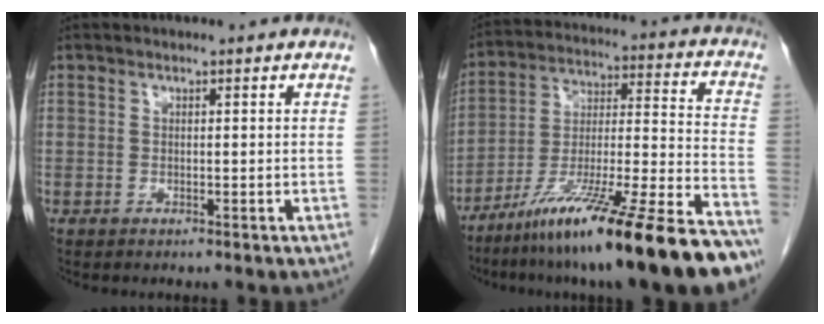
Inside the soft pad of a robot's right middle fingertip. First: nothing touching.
{"total": 24.3, "force": [-17.7, 0.4, 16.6], "torque": [-0.226, -0.027, -0.299]}